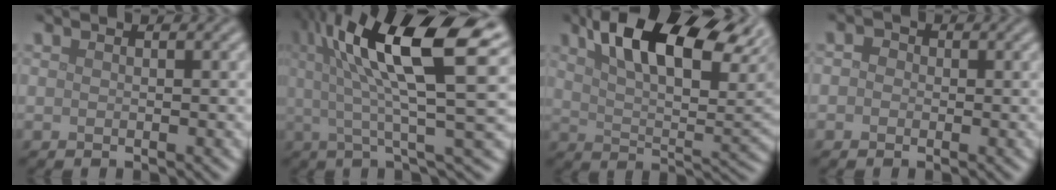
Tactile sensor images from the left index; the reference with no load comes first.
{"total": 13.6, "force": [5.1, 3.4, 12.1], "torque": [-0.183, 0.019, 0.080]}
{"total": 12.5, "force": [6.3, 5.1, 9.5], "torque": [-0.145, 0.020, 0.104]}
{"total": 1.4, "force": [0.0, 1.3, 0.5], "torque": [-0.001, 0.000, -0.014]}